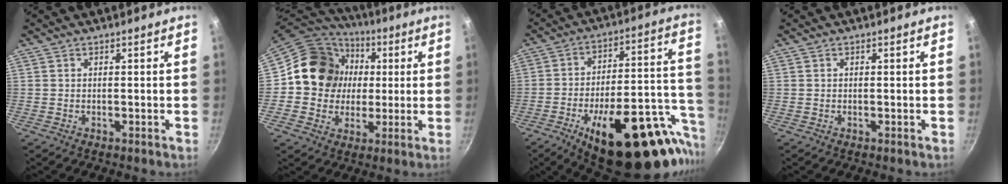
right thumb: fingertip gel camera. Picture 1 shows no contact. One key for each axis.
{"total": 16.2, "fx": 1.7, "fy": 14.6, "fz": 6.8, "tx": -0.092, "ty": 0.017, "tz": 0.019}
{"total": 31.6, "fx": -15.9, "fy": 12.6, "fz": 24.2, "tx": -0.281, "ty": 0.072, "tz": -0.220}
{"total": 0.0}